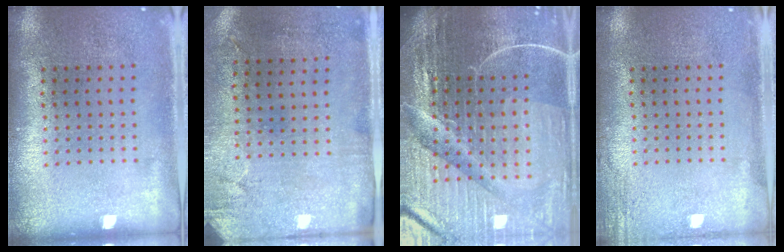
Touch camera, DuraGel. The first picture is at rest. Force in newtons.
{"total": 2.9, "press": 2.3, "slide": 1.7}
{"total": 6.9, "press": 6.0, "slide": 3.3}
{"total": 1.8, "press": 1.8, "slide": 0.2}